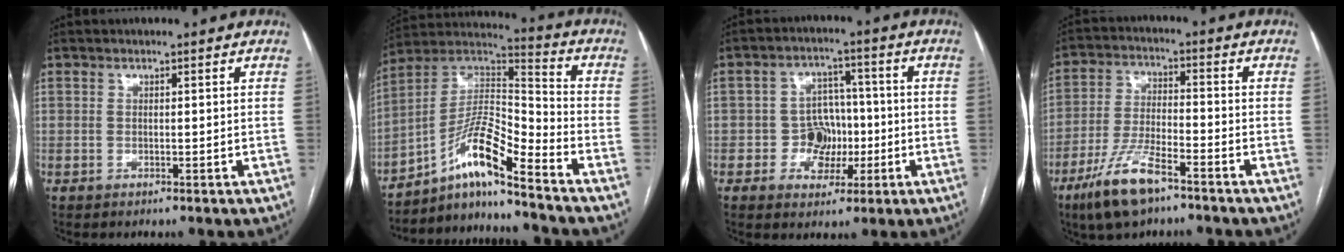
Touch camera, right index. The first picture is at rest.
{"total": 12.3, "force": [-8.3, 0.7, 9.1], "torque": [-0.177, 0.024, -0.150]}
{"total": 6.6, "force": [-1.4, 5.6, 3.1], "torque": [-0.047, 0.024, -0.019]}
{"total": 10.4, "force": [-6.7, 2.5, 7.6], "torque": [-0.159, -0.016, -0.126]}